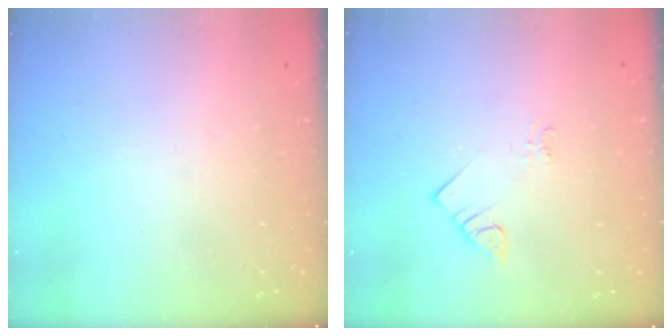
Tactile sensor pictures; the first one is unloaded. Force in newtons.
{"total": 2.1, "press": 2.1, "slide": 0.4}